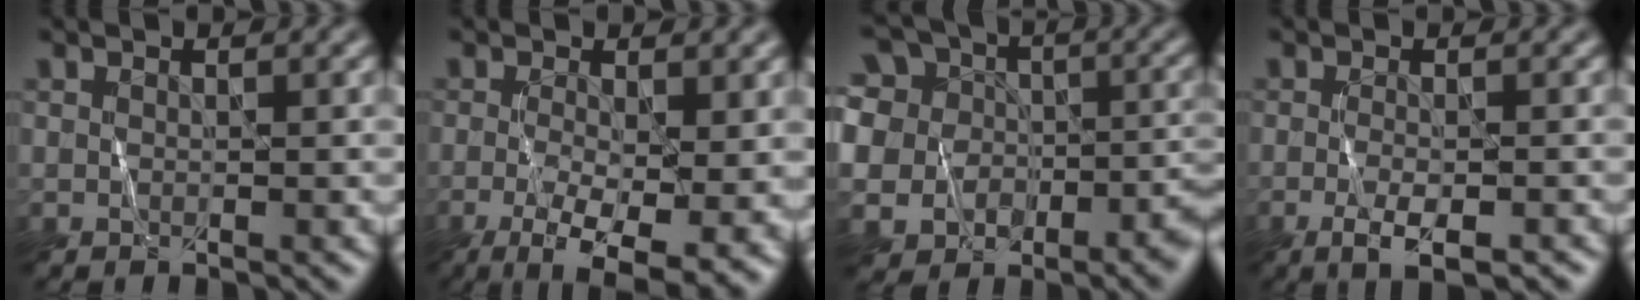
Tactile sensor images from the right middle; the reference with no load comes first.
{"total": 8.7, "force": [-2.7, 3.3, 7.6], "torque": [-0.144, -0.014, -0.036]}
{"total": 14.1, "force": [-1.4, 12.2, 6.9], "torque": [-0.155, 0.006, -0.034]}
{"total": 3.2, "force": [-1.6, 0.8, 2.7], "torque": [-0.051, -0.006, -0.025]}